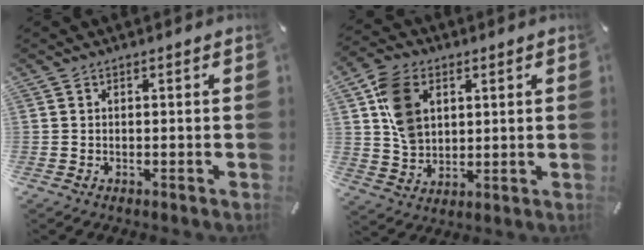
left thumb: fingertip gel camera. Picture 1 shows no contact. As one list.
[{"total": 10.7, "force": [3.3, 8.3, 5.8], "torque": [-0.126, 0.011, 0.067]}]